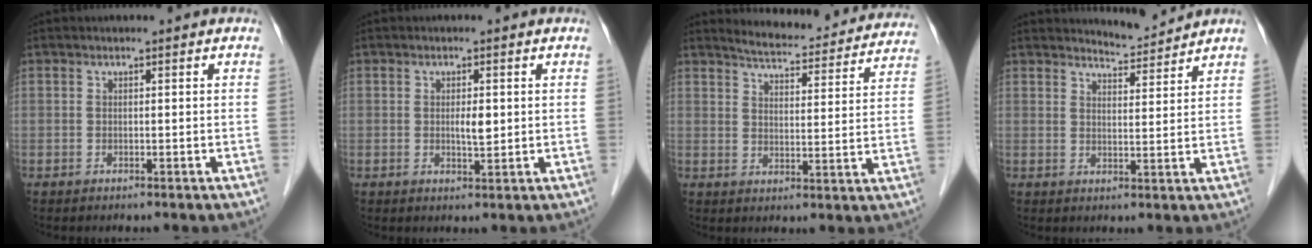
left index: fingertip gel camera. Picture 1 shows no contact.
{"total": 2.3, "force": [0.2, 0.7, 2.2], "torque": [-0.038, -0.001, 0.005]}
{"total": 16.8, "force": [16.0, 2.7, 4.3], "torque": [-0.050, -0.023, 0.190]}
{"total": 3.8, "force": [3.8, -0.5, -0.5], "torque": [-0.003, -0.013, 0.062]}